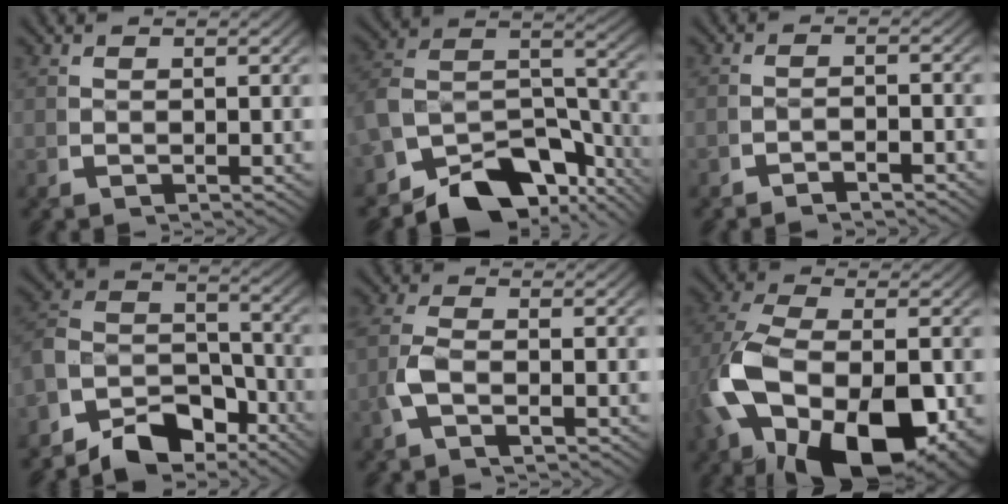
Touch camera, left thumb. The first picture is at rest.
{"total": 11.6, "force": [-3.3, 7.6, 8.1], "torque": [-0.168, -0.038, -0.046]}
{"total": 2.0, "force": [-2.0, 0.2, 0.3], "torque": [-0.005, -0.006, -0.035]}
{"total": 8.4, "force": [-2.7, 5.9, 5.3], "torque": [-0.102, -0.027, -0.046]}
{"total": 2.6, "force": [-0.3, 1.2, 2.3], "torque": [-0.070, -0.005, -0.004]}
{"total": 15.2, "force": [-3.6, 8.8, 11.9], "torque": [-0.282, -0.065, -0.022]}